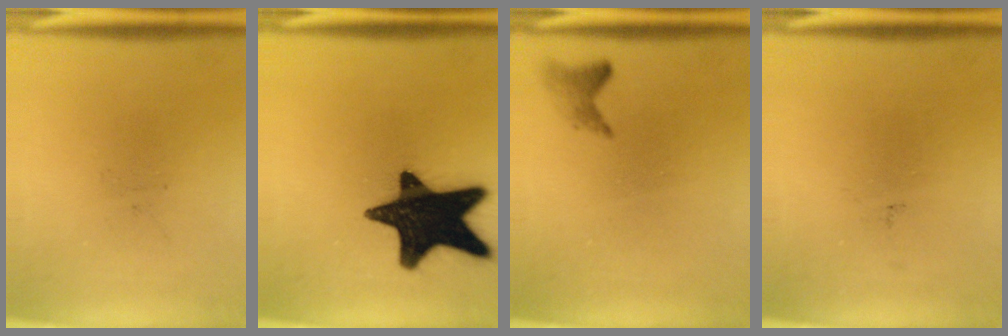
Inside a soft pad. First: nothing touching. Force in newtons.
{"total": 18.9}
{"total": 1.4}
{"total": 0.0}